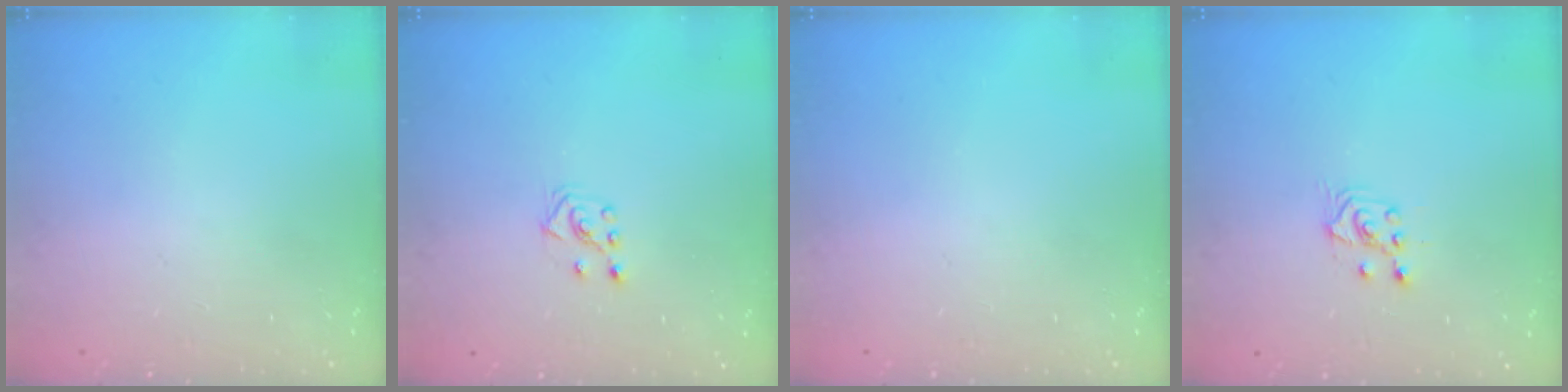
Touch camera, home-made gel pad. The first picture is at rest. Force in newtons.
{"total": 3.5, "press": 3.4, "slide": 0.9}
{"total": 0.0}
{"total": 2.5, "press": 2.4, "slide": 0.7}